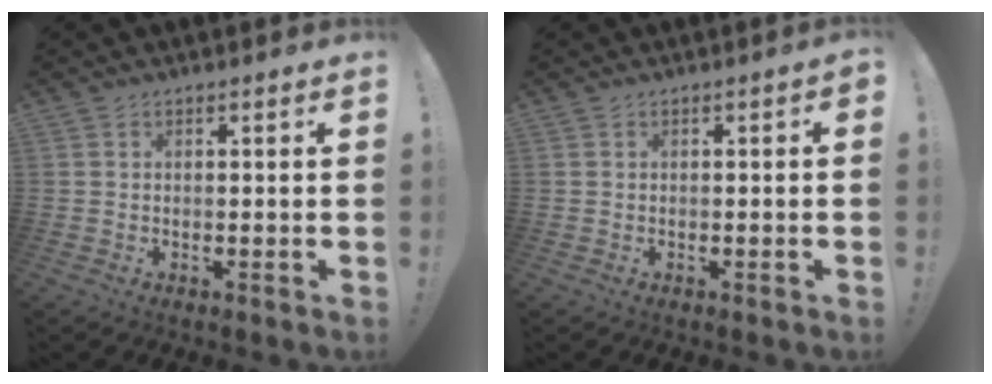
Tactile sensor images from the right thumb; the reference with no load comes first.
{"total": 0.9, "force": [-0.7, 0.2, 0.5], "torque": [-0.006, 0.001, -0.012]}